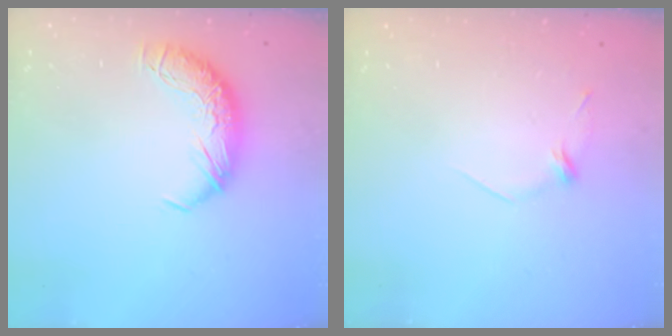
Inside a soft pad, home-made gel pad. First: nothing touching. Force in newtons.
{"total": 7.7, "press": 7.7, "slide": 0.9}